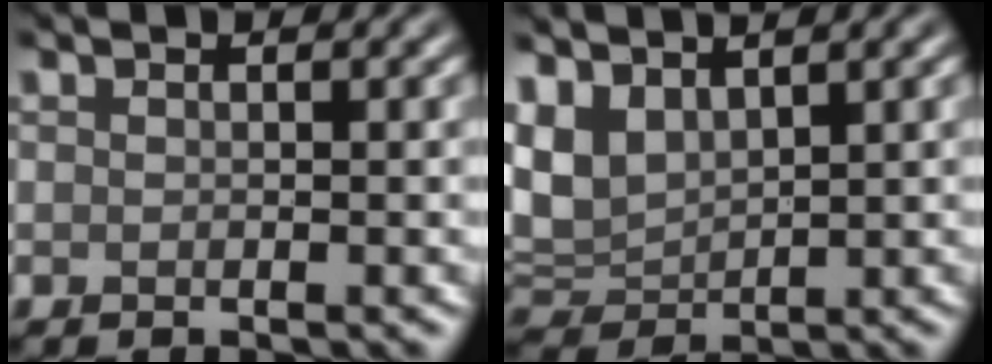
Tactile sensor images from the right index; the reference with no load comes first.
{"total": 5.6, "force": [2.5, 3.4, 3.6], "torque": [-0.098, 0.003, 0.053]}